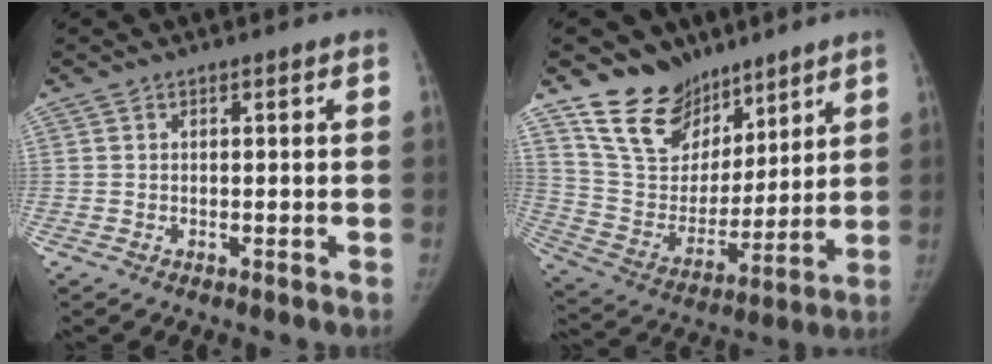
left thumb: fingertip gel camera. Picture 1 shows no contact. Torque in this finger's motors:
{"motor_torque": [0.00, 0.14, -0.14, -0.38, 0.06]}